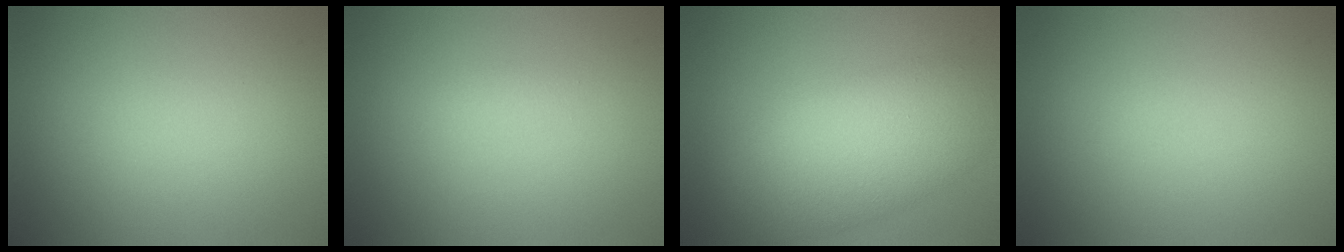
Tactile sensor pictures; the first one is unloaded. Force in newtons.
{"total": 0.6, "press": 0.6, "slide": 0.0}
{"total": 7.2, "press": 7.2, "slide": 0.6}
{"total": 0.0}